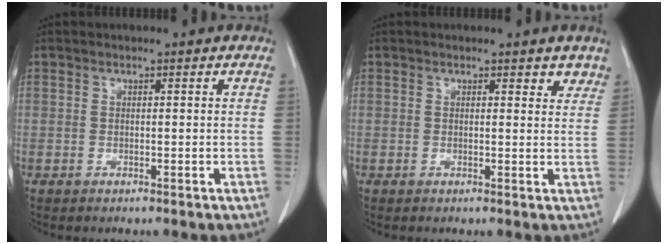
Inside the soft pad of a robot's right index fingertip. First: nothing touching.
{"total": 2.5, "force": [2.1, 1.0, 1.0], "torque": [0.003, -0.007, 0.016]}